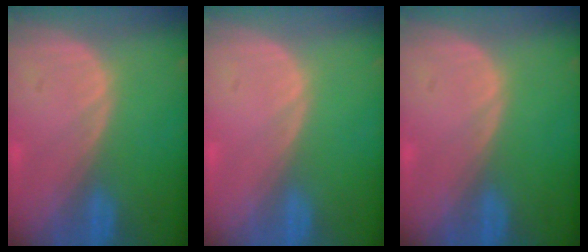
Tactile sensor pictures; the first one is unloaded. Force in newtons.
{"total": 0.0}
{"total": 0.0}